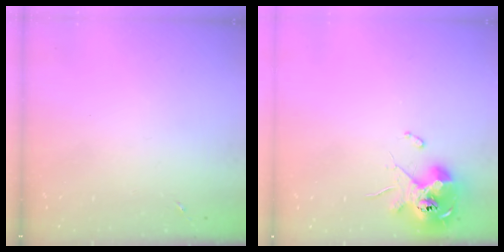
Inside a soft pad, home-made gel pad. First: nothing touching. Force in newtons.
{"total": 11.4, "press": 11.2, "slide": 1.6}